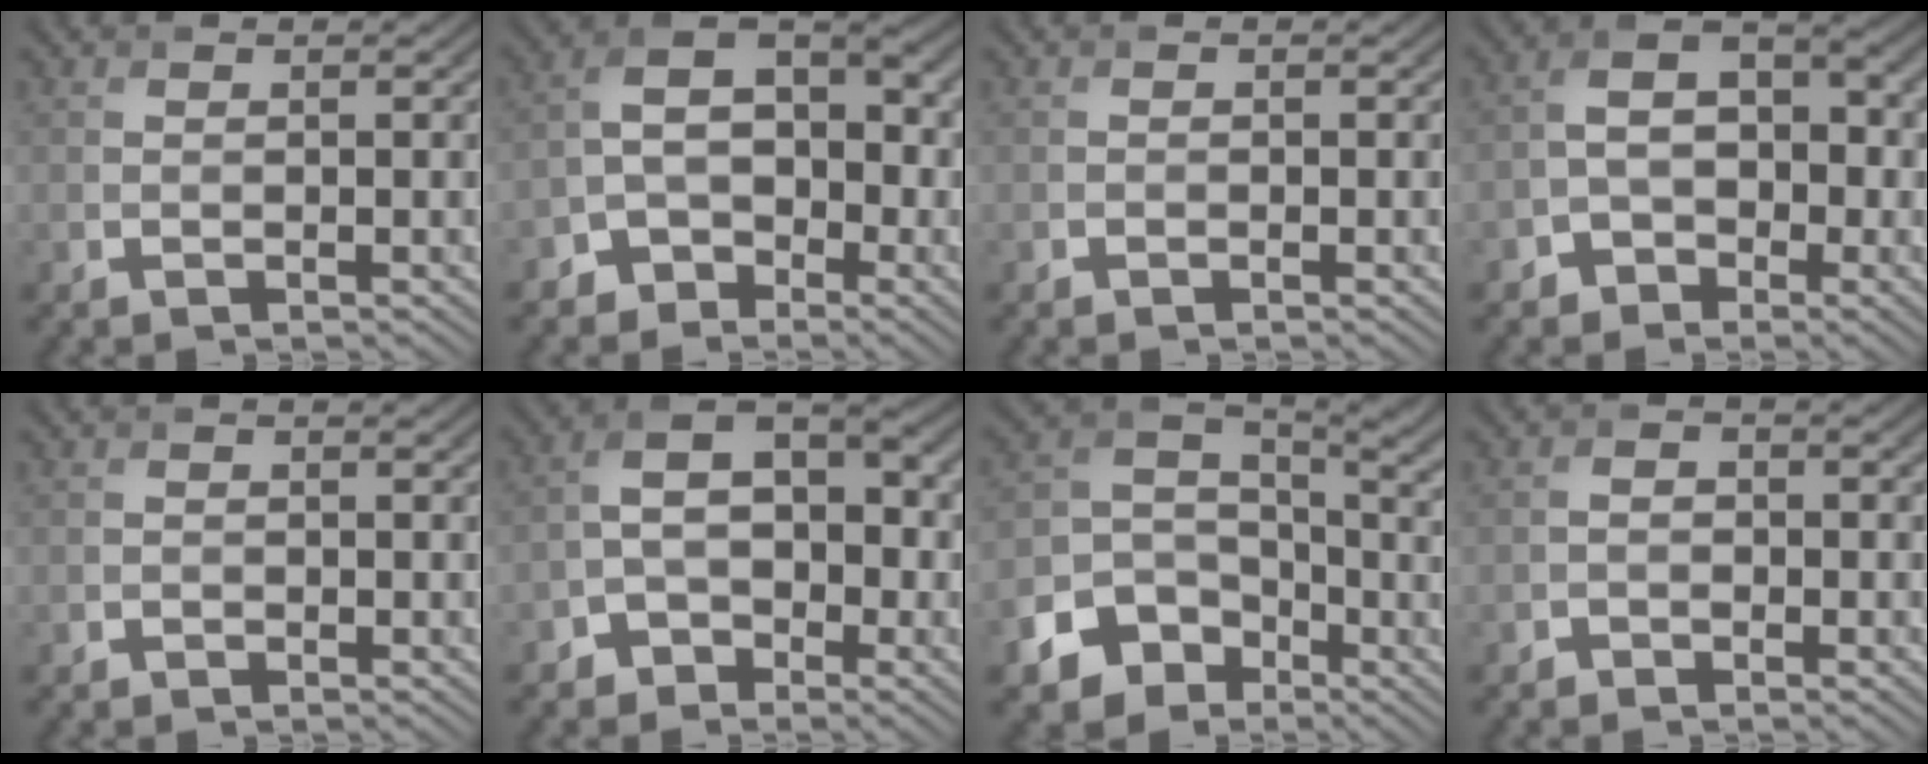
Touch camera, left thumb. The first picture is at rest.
{"total": 7.1, "force": [-3.8, 5.1, 3.1], "torque": [-0.049, 0.002, -0.077]}
{"total": 0.5, "force": [-0.5, 0.2, 0.0], "torque": [0.001, -0.003, -0.011]}
{"total": 5.8, "force": [-2.5, 4.4, 2.9], "torque": [-0.033, 0.004, -0.054]}
{"total": 0.7, "force": [-0.5, 0.5, 0.0], "torque": [-0.002, -0.004, -0.014]}
{"total": 6.5, "force": [-3.0, 4.7, 3.3], "torque": [-0.039, 0.006, -0.063]}
{"total": 9.8, "force": [-4.2, 7.5, 4.7], "torque": [-0.112, -0.028, -0.089]}
{"total": 1.5, "force": [-0.9, 1.1, 0.5], "torque": [0.001, 0.004, -0.019]}